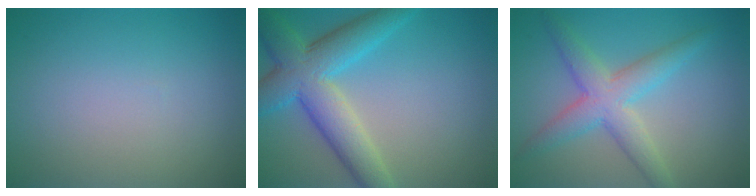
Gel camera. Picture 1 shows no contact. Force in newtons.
{"total": 7.6, "press": 7.6, "slide": 0.1}
{"total": 4.7, "press": 4.7, "slide": 0.3}